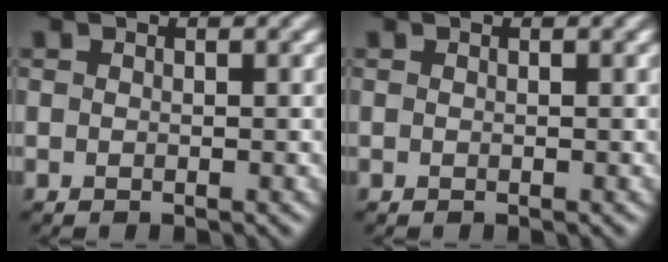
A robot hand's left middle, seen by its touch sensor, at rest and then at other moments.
{"total": 0.0}